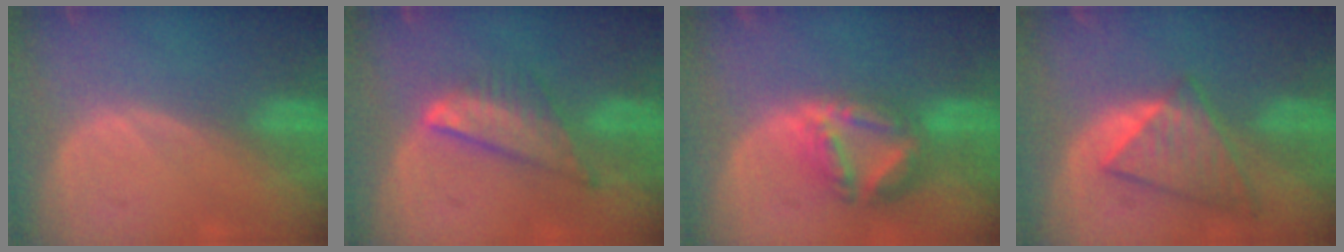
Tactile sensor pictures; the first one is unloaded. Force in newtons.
{"total": 7.5, "press": 6.5, "slide": 3.7}
{"total": 8.0, "press": 7.0, "slide": 4.0}
{"total": 6.9, "press": 6.9, "slide": 1.0}